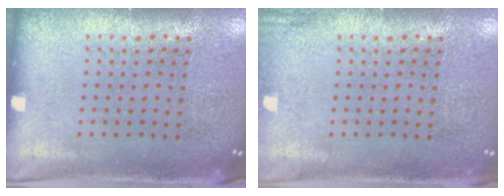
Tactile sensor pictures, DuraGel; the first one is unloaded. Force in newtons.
{"total": 1.2, "press": 1.2, "slide": 0.3}